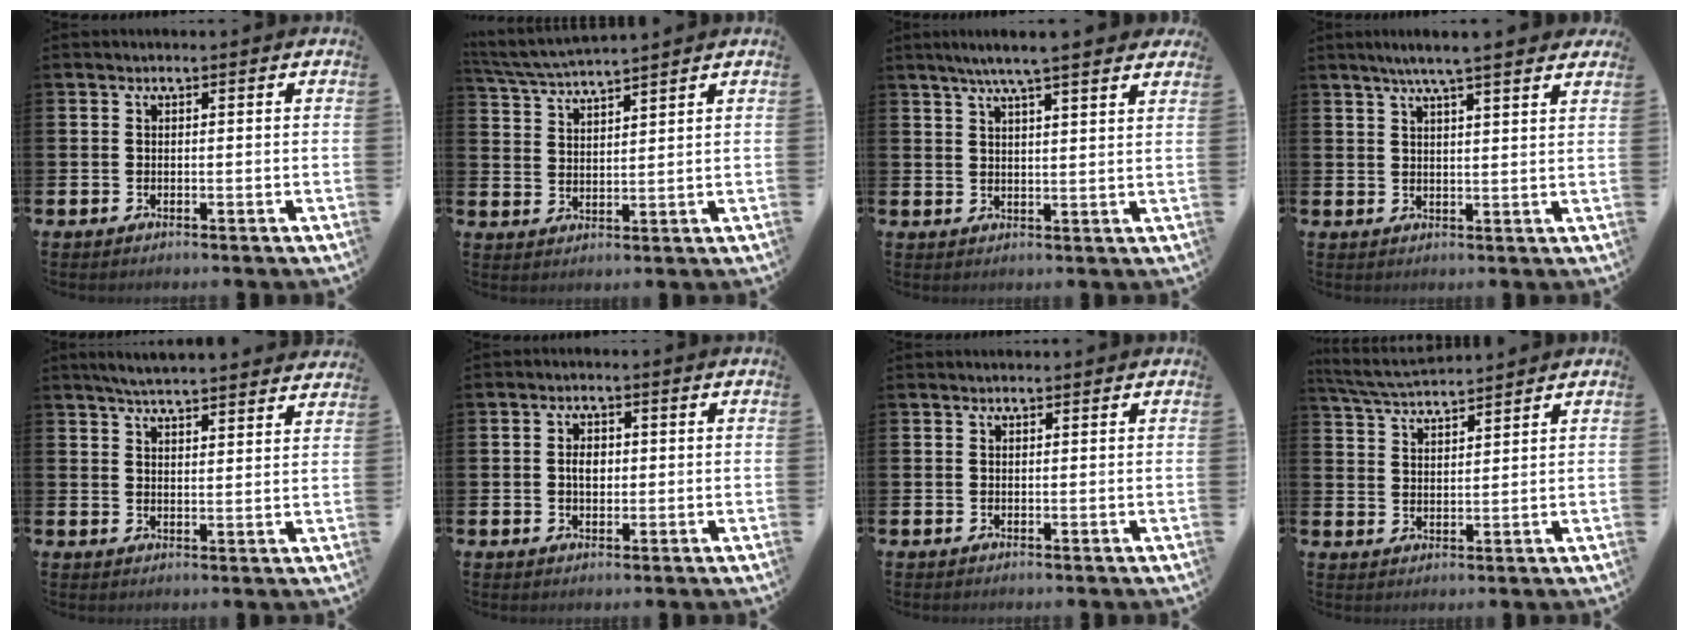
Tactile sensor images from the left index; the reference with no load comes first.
{"total": 4.4, "force": [4.3, -0.2, 0.7], "torque": [-0.029, -0.024, 0.075]}
{"total": 5.6, "force": [5.0, -0.1, 2.6], "torque": [-0.060, -0.014, 0.088]}
{"total": 5.2, "force": [4.7, -0.2, 2.3], "torque": [-0.047, -0.014, 0.081]}
{"total": 5.1, "force": [5.0, 0.1, 0.9], "torque": [-0.028, -0.026, 0.090]}
{"total": 2.6, "force": [0.2, 1.8, 1.9], "torque": [-0.008, -0.004, -0.004]}
{"total": 0.6, "force": [0.6, 0.1, 0.1], "torque": [0.013, -0.005, 0.008]}
{"total": 5.0, "force": [4.9, 0.3, 1.0], "torque": [-0.036, -0.024, 0.088]}